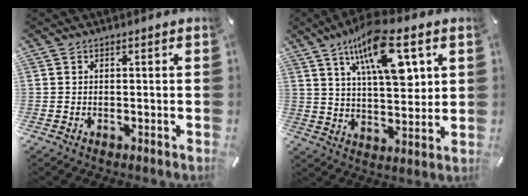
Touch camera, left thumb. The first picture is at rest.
{"total": 16.1, "force": [8.1, 6.7, 12.2], "torque": [-0.200, -0.022, 0.135]}